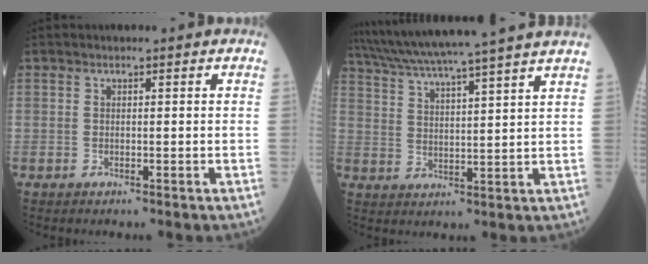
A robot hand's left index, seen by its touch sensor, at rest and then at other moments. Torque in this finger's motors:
{"motor_torque": [1.04, -1.10, 0.16, 0.13]}